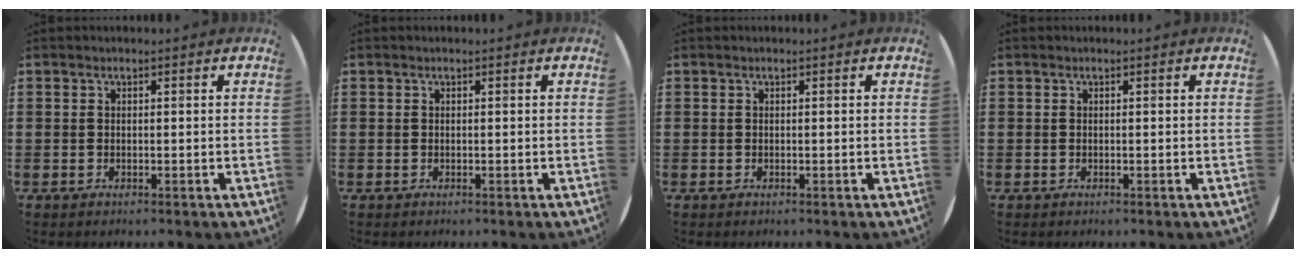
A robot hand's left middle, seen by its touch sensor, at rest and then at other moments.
{"total": 0.0}
{"total": 0.0}
{"total": 0.0}